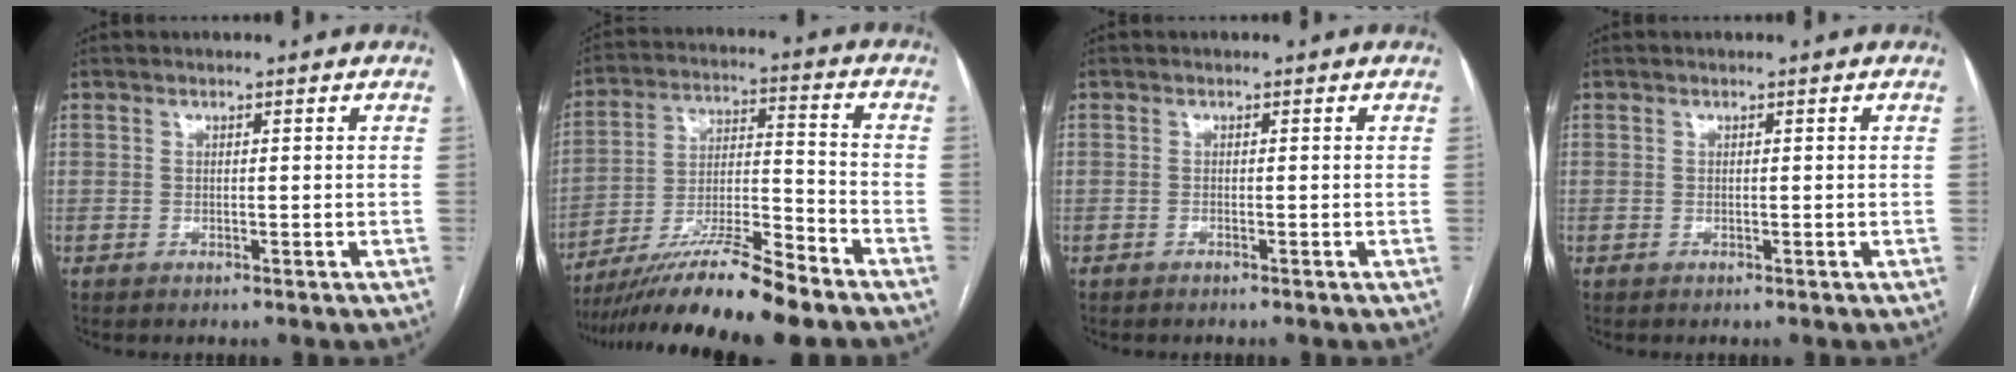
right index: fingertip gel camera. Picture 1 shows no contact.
{"total": 16.1, "force": [-12.9, 0.1, 9.7], "torque": [-0.183, -0.017, -0.229]}
{"total": 0.0}
{"total": 0.0}